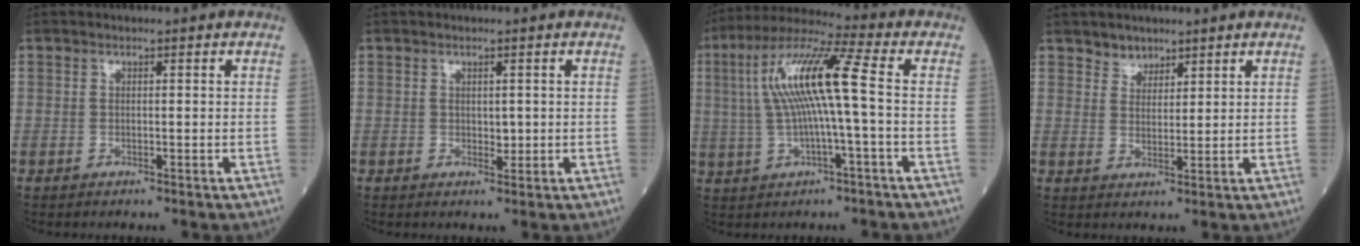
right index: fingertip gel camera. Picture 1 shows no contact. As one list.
[{"total": 1.4, "force": [0.1, 0.8, 1.1], "torque": [-0.014, -0.003, 0.003]}, {"total": 12.3, "force": [0.8, 0.5, 12.3], "torque": [-0.242, 0.026, 0.011]}, {"total": 2.7, "force": [2.3, 1.6, 0.0], "torque": [0.007, -0.001, 0.036]}]